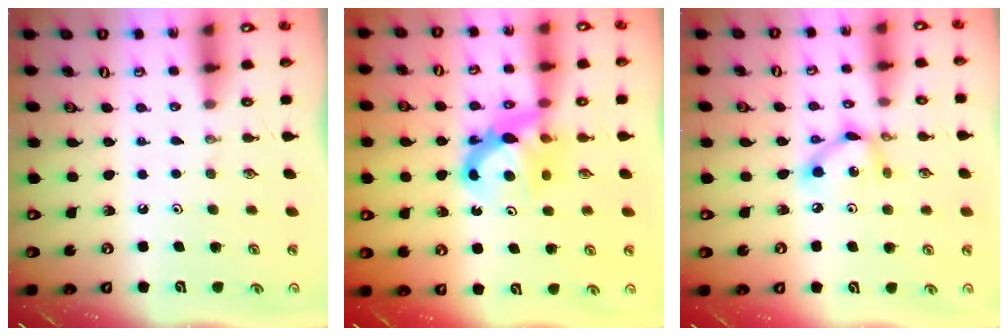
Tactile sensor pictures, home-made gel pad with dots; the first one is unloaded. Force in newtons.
{"total": 7.5, "press": 7.5, "slide": 0.1}
{"total": 8.5, "press": 8.5, "slide": 0.5}